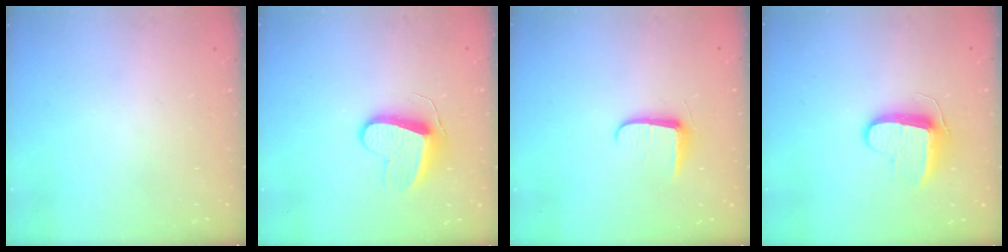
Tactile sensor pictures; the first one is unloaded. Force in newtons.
{"total": 9.5, "press": 9.5, "slide": 0.7}
{"total": 6.8, "press": 6.7, "slide": 0.9}
{"total": 9.7, "press": 9.7, "slide": 0.4}